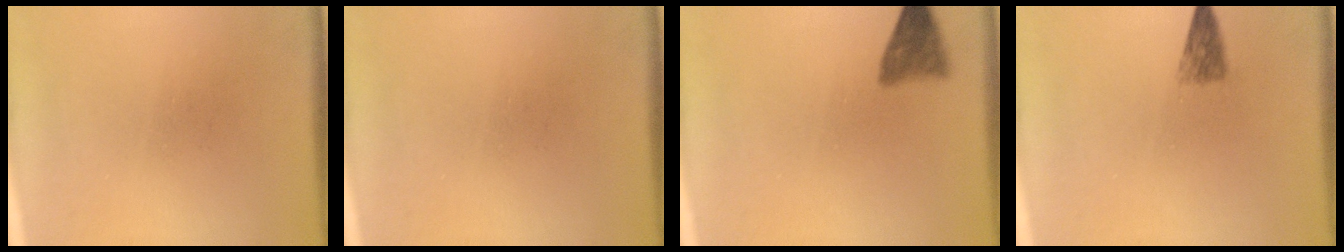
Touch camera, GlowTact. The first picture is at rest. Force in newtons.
{"total": 0.0}
{"total": 3.5}
{"total": 2.4}